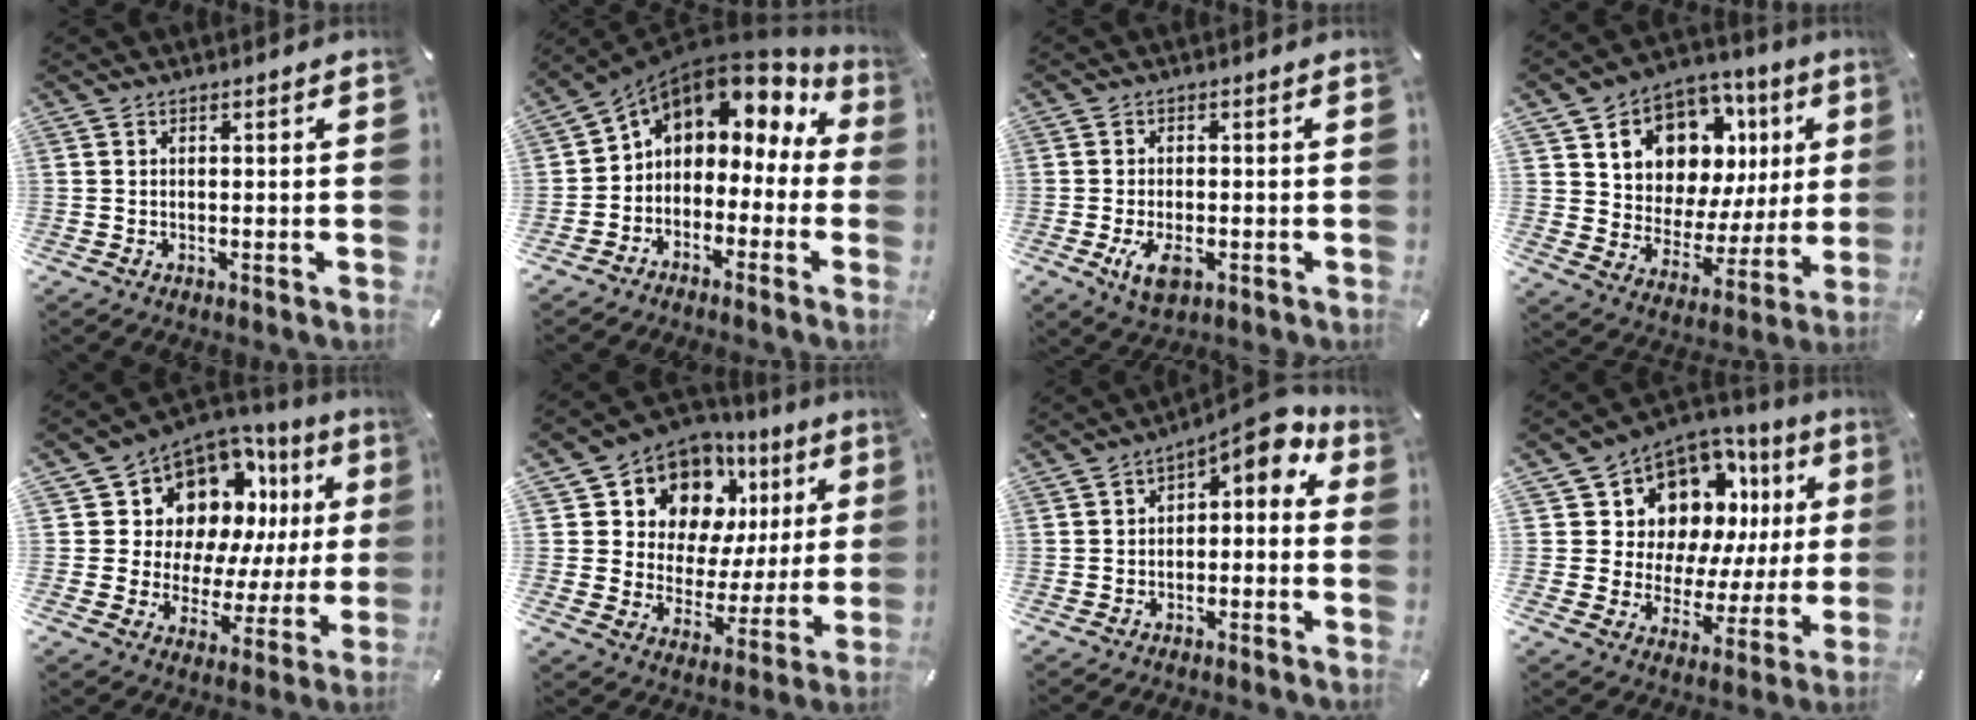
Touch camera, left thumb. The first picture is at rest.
{"total": 7.4, "force": [4.3, 5.6, 2.4], "torque": [-0.051, -0.044, 0.074]}
{"total": 5.4, "force": [-1.9, 3.1, 4.1], "torque": [-0.091, -0.005, -0.039]}
{"total": 10.6, "force": [6.5, 7.9, 2.7], "torque": [-0.049, -0.070, 0.118]}
{"total": 12.4, "force": [7.2, 9.1, 4.4], "torque": [-0.075, -0.078, 0.129]}
{"total": 12.1, "force": [7.9, 8.6, 3.4], "torque": [-0.067, -0.070, 0.145]}
{"total": 6.4, "force": [2.6, 3.1, 5.0], "torque": [-0.072, -0.019, 0.036]}
{"total": 11.1, "force": [6.9, 8.0, 3.1], "torque": [-0.055, -0.082, 0.124]}